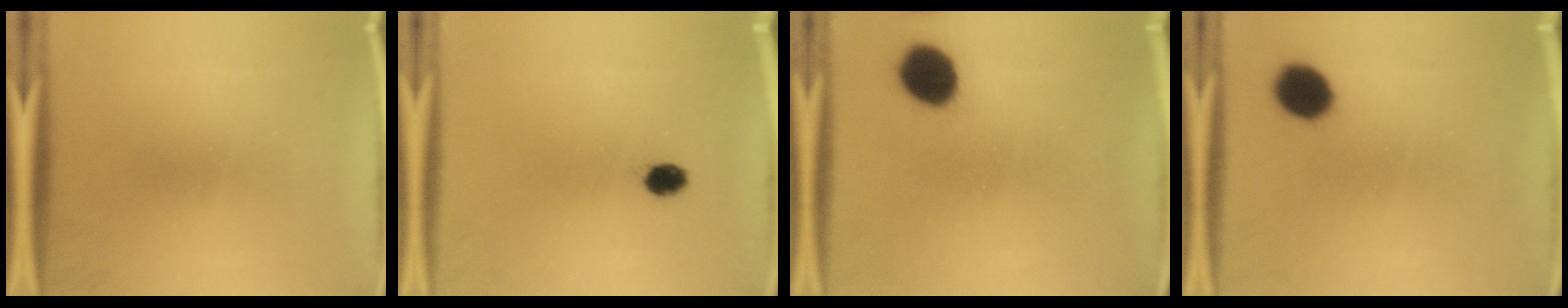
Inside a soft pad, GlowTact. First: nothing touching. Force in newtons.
{"total": 2.9}
{"total": 9.0}
{"total": 7.6}